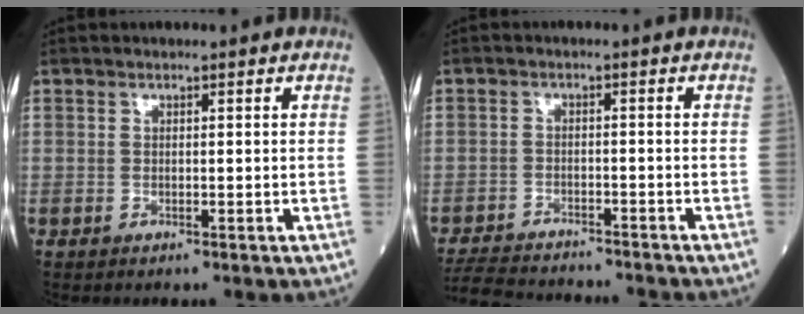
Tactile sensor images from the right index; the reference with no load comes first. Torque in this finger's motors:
{"motor_torque": [-1.58, -0.56, -1.05, -0.21]}